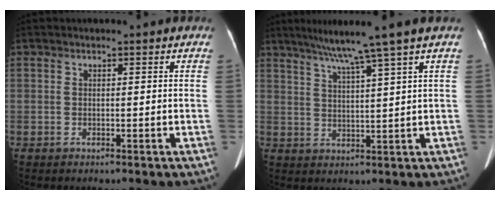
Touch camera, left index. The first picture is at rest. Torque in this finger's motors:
{"motor_torque": [0.28, -0.31, 0.04, 0.11]}